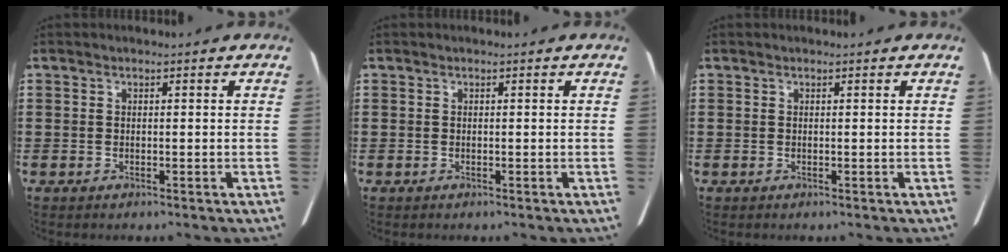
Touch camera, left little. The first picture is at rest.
{"total": 0.0}
{"total": 0.0}